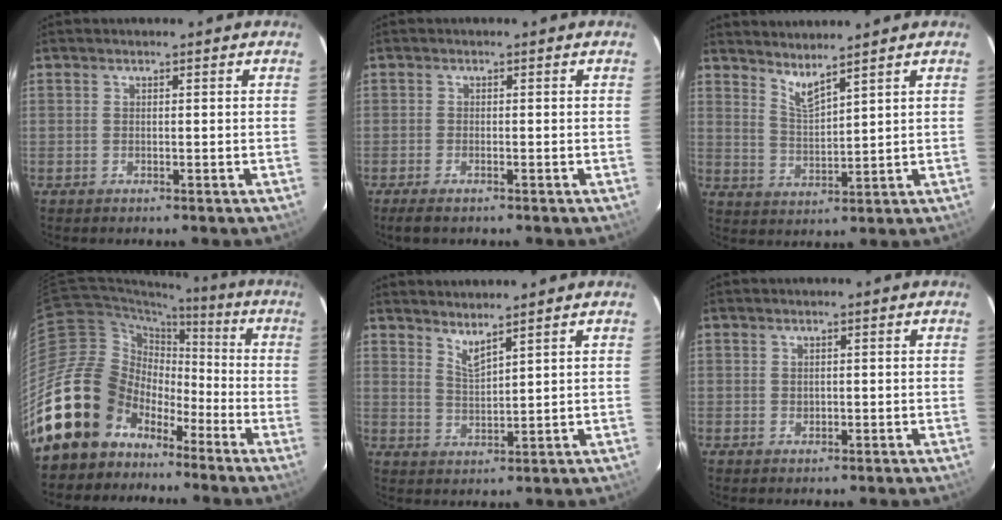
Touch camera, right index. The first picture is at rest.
{"total": 2.7, "force": [-2.0, 0.7, 1.6], "torque": [-0.040, -0.006, -0.038]}
{"total": 4.7, "force": [4.0, 0.1, 2.3], "torque": [-0.045, -0.008, 0.076]}
{"total": 19.2, "force": [-10.8, 14.4, 6.8], "torque": [-0.161, 0.037, -0.177]}
{"total": 3.7, "force": [3.2, 0.0, 1.8], "torque": [-0.034, -0.008, 0.057]}
{"total": 1.0, "force": [0.0, 0.9, 0.3], "torque": [-0.003, 0.002, 0.000]}